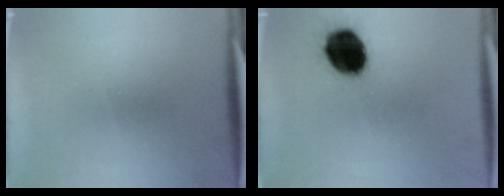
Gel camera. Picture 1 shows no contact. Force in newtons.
{"total": 14.8}